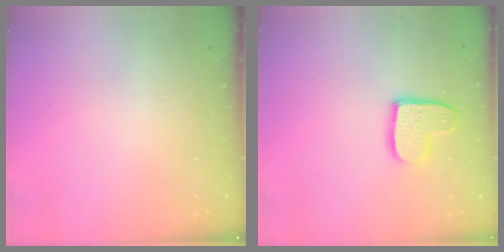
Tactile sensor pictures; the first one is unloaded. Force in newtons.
{"total": 12.1, "press": 12.0, "slide": 0.9}